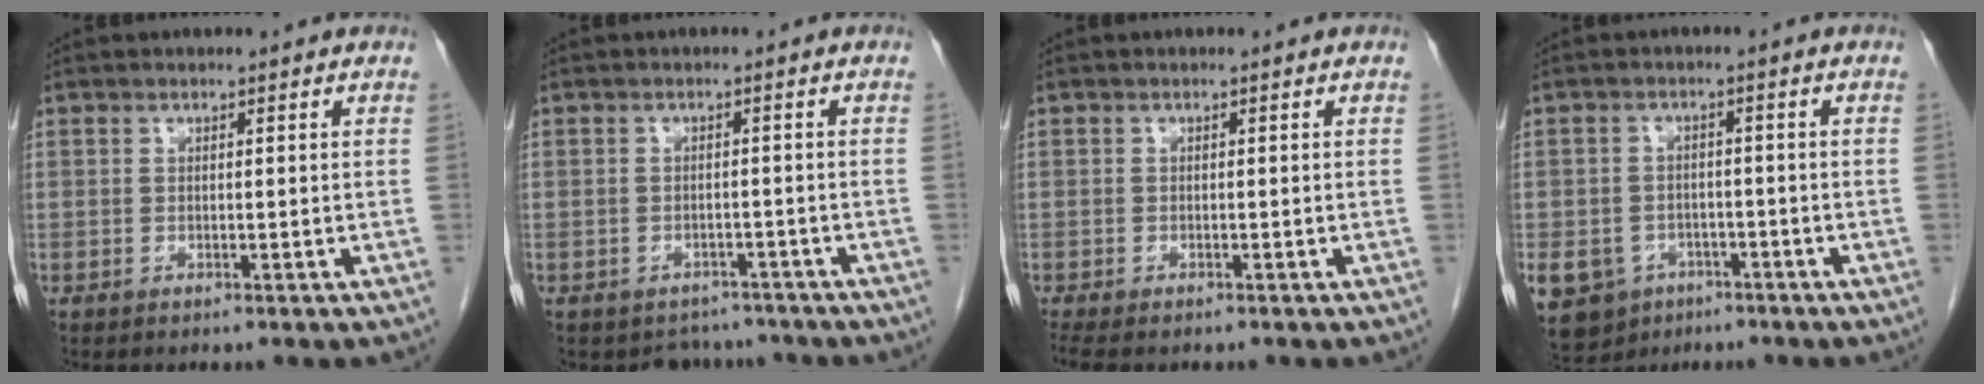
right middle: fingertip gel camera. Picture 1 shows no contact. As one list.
[{"total": 4.0, "force": [-3.4, 2.0, -0.4], "torque": [0.007, 0.012, -0.046]}, {"total": 4.6, "force": [-3.7, 1.5, 2.2], "torque": [-0.033, -0.012, -0.057]}, {"total": 11.0, "force": [-5.9, 8.6, 3.5], "torque": [-0.094, 0.003, -0.084]}]